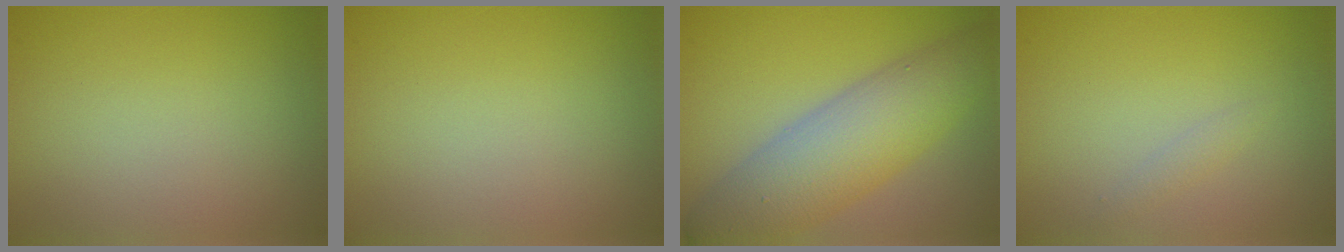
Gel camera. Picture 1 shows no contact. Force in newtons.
{"total": 0.0}
{"total": 8.2, "press": 8.2, "slide": 0.2}
{"total": 0.8, "press": 0.8, "slide": 0.1}